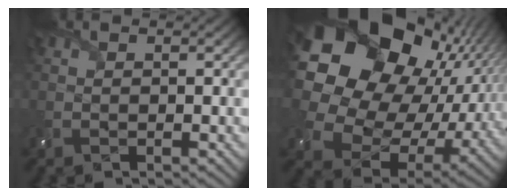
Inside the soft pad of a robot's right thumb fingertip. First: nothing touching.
{"total": 23.9, "force": [7.0, 18.8, 13.0], "torque": [-0.331, -0.003, 0.152]}